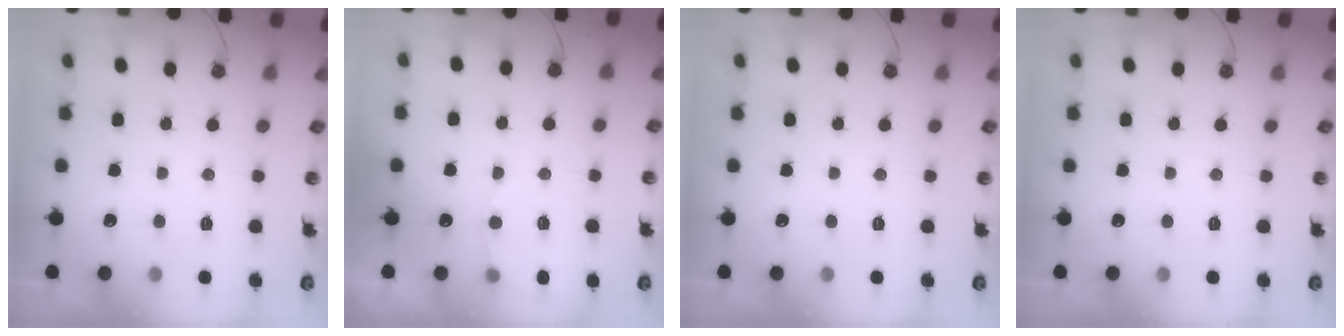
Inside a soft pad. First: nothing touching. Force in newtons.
{"total": 5.6, "press": 5.5, "slide": 1.4}
{"total": 0.0}
{"total": 0.0}